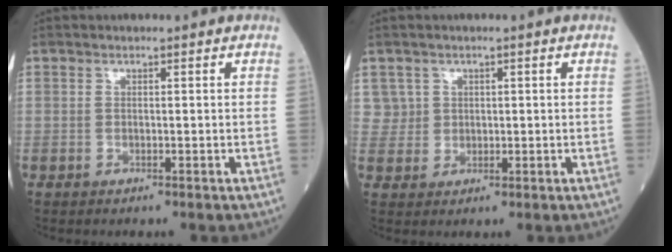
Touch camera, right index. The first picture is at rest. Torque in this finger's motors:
{"motor_torque": [0.01, 0.03, 0.00, 0.00]}